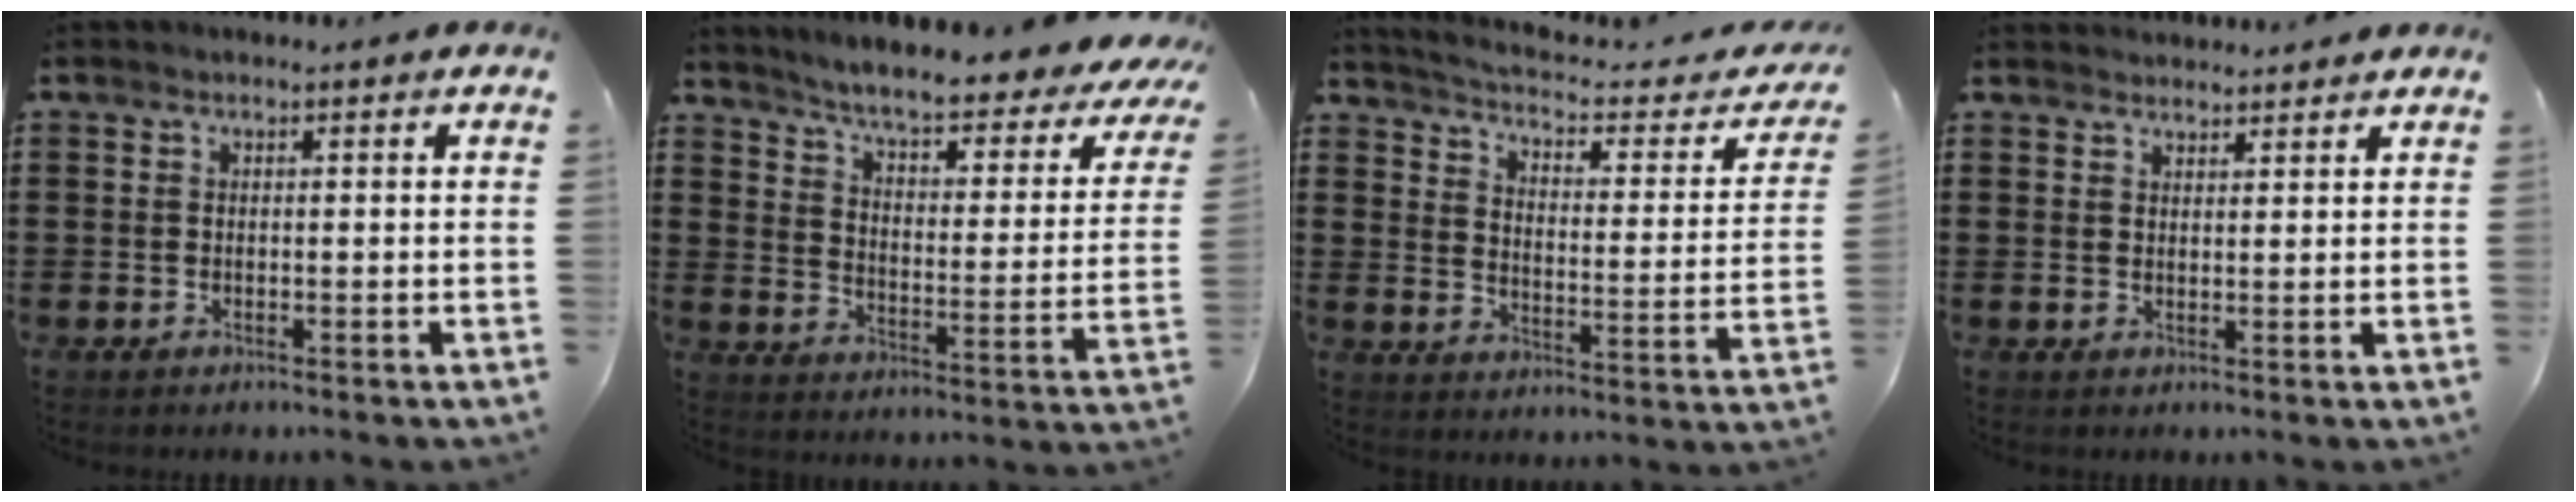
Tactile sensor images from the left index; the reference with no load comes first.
{"total": 5.6, "force": [4.5, 0.2, 3.3], "torque": [-0.082, -0.037, 0.068]}
{"total": 2.7, "force": [2.4, 0.1, 1.3], "torque": [-0.046, -0.027, 0.030]}
{"total": 2.1, "force": [2.1, 0.1, -0.2], "torque": [-0.001, -0.001, 0.041]}